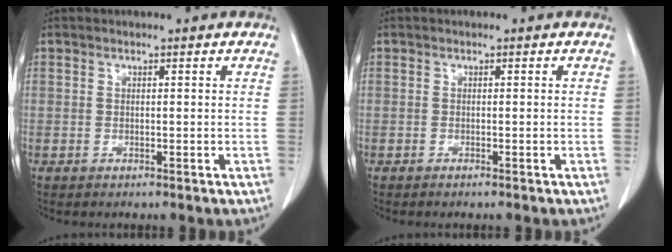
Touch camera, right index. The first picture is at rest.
{"total": 0.8, "force": [-0.6, 0.0, 0.5], "torque": [-0.010, -0.002, -0.008]}